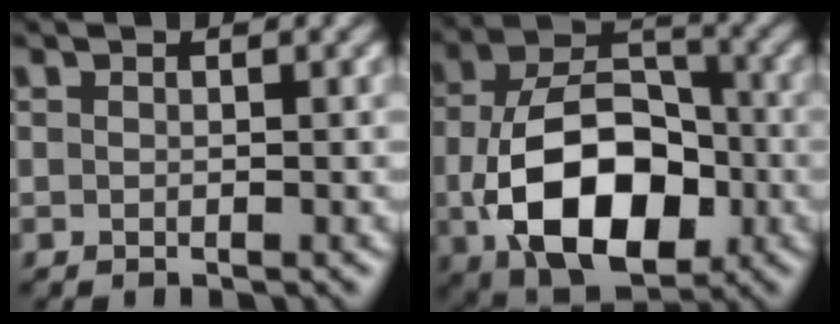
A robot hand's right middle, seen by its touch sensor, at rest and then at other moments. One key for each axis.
{"total": 12.2, "fx": -2.9, "fy": 7.6, "fz": 9.1, "tx": -0.172, "ty": -0.011, "tz": -0.051}